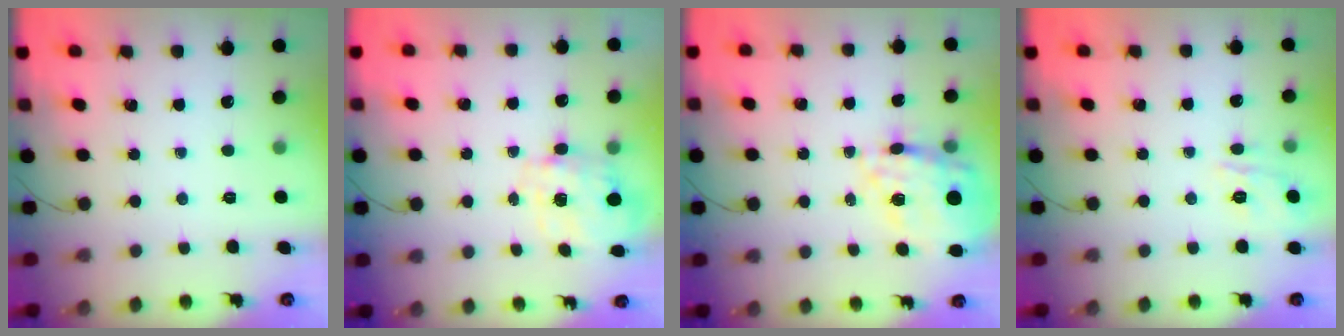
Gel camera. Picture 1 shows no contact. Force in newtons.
{"total": 4.0, "press": 3.9, "slide": 0.8}
{"total": 20.0, "press": 19.5, "slide": 4.3}
{"total": 7.2, "press": 7.2, "slide": 1.1}